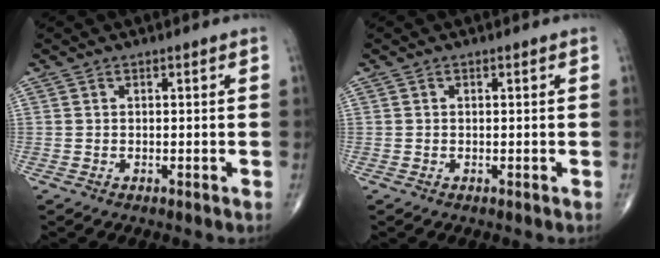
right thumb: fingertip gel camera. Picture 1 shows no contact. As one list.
[{"total": 0.0}]